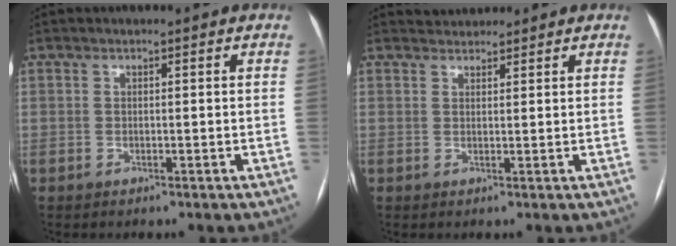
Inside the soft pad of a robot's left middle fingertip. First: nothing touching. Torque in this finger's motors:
{"motor_torque": [0.02, -0.01, -0.01, -0.01]}